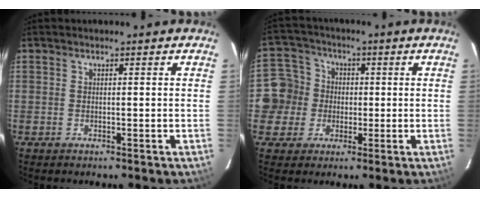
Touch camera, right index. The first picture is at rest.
{"total": 8.6, "force": [-0.9, 8.4, 1.4], "torque": [-0.042, 0.030, -0.023]}